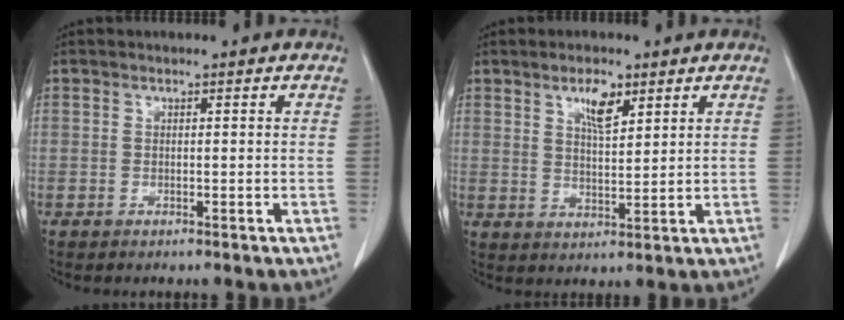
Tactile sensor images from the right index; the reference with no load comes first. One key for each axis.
{"total": 5.4, "fx": 3.0, "fy": 1.9, "fz": 4.0, "tx": -0.075, "ty": -0.001, "tz": 0.056}